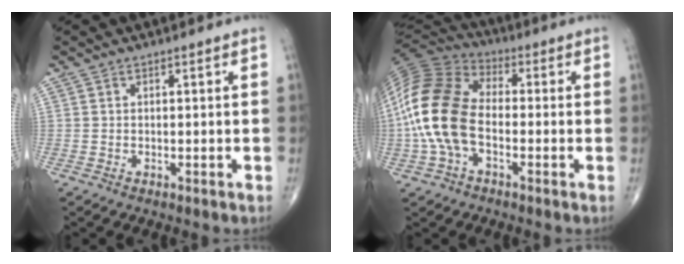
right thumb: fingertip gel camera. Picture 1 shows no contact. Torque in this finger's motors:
{"motor_torque": [-0.14, 1.26, 1.38, -0.28, 0.52]}